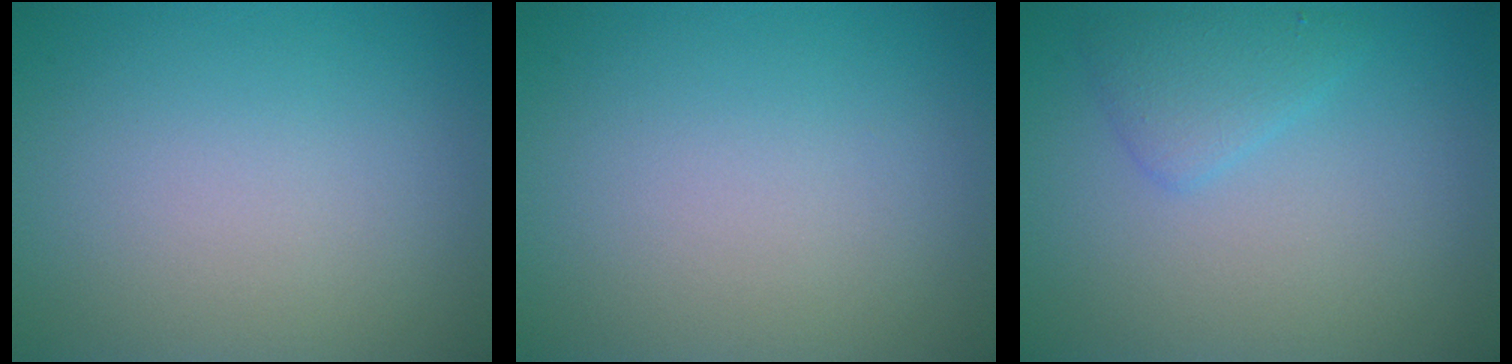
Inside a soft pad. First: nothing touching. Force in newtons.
{"total": 0.0}
{"total": 2.0, "press": 2.0, "slide": 0.1}